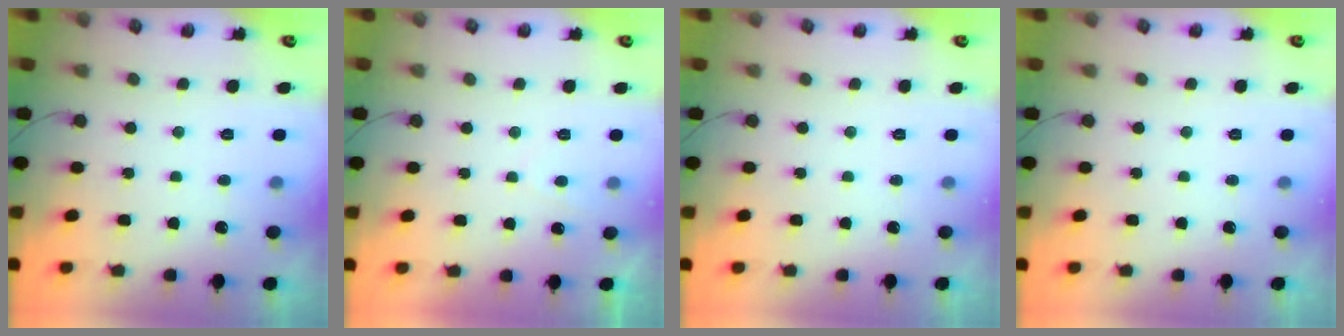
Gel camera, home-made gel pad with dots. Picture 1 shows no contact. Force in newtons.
{"total": 1.9, "press": 1.8, "slide": 0.6}
{"total": 0.0}
{"total": 0.0}